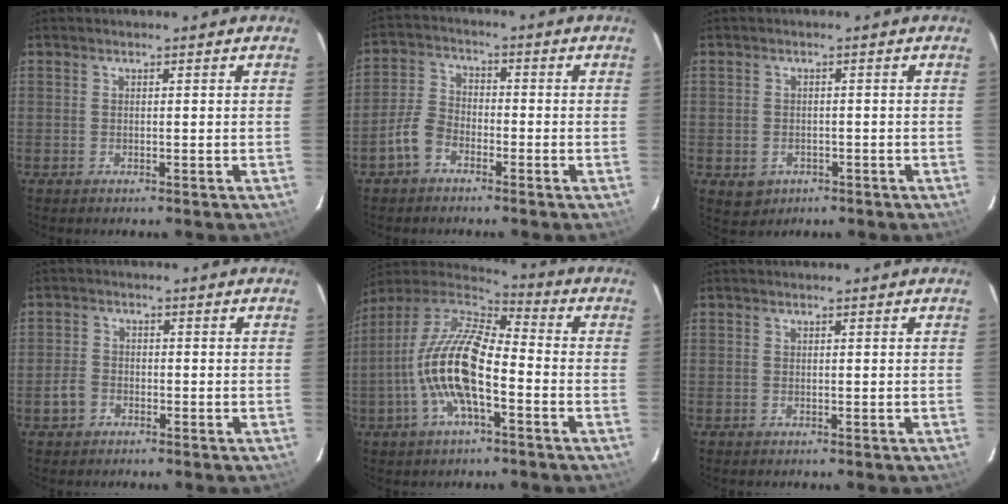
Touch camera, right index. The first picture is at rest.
{"total": 5.7, "force": [-3.4, 3.6, 2.9], "torque": [-0.069, 0.015, -0.070]}
{"total": 3.9, "force": [-1.5, 3.3, 1.3], "torque": [-0.031, 0.000, -0.011]}
{"total": 3.5, "force": [-1.9, 2.7, 1.2], "torque": [-0.031, 0.008, -0.033]}
{"total": 15.9, "force": [-4.3, 5.4, 14.4], "torque": [-0.281, -0.002, -0.087]}
{"total": 0.0}